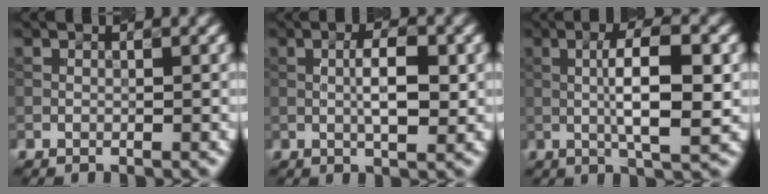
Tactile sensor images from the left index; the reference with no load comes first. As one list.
[{"total": 4.2, "force": [0.2, 1.2, 4.0], "torque": [-0.073, 0.003, 0.003]}, {"total": 7.0, "force": [0.2, 1.7, 6.8], "torque": [-0.114, 0.004, 0.001]}]